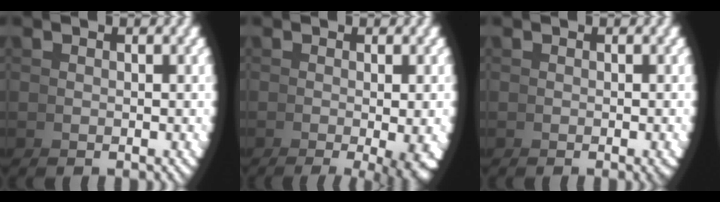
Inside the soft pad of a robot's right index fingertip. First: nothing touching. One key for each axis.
{"total": 5.9, "fx": -2.4, "fy": 1.6, "fz": 5.1, "tx": -0.063, "ty": -0.021, "tz": -0.023}
{"total": 1.0, "fx": -0.5, "fy": 0.3, "fz": 0.9, "tx": -0.010, "ty": 0.001, "tz": -0.009}